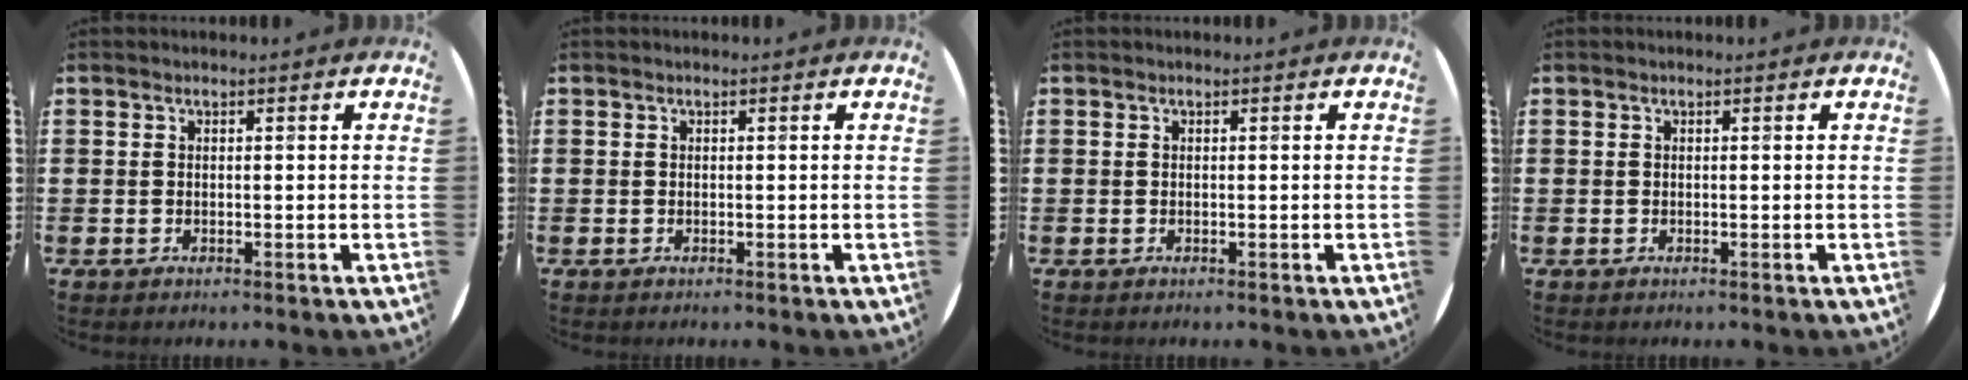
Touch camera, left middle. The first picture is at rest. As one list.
[{"total": 0.0}, {"total": 0.0}, {"total": 0.0}]